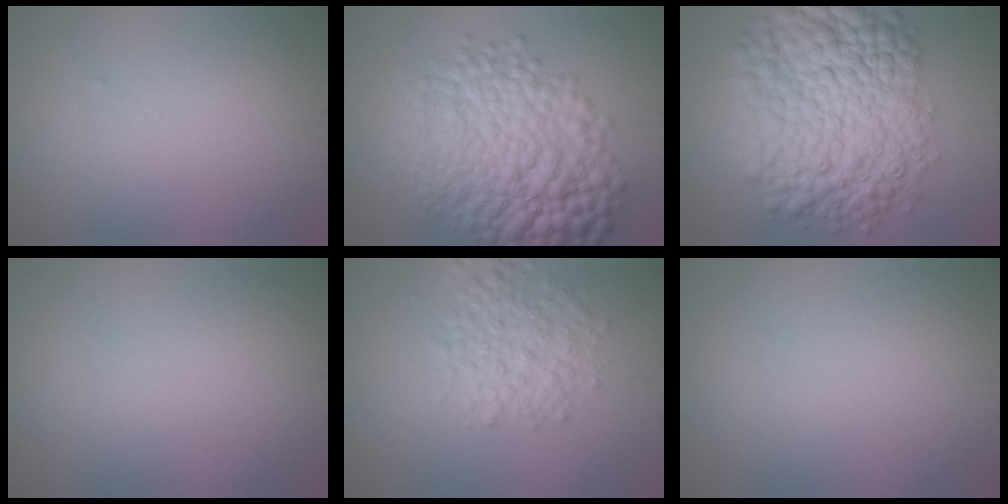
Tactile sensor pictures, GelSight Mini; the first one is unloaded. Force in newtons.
{"total": 11.0, "press": 11.0, "slide": 0.1}
{"total": 14.1, "press": 14.1, "slide": 0.3}
{"total": 0.0}
{"total": 4.0, "press": 4.0, "slide": 0.2}
{"total": 0.0}